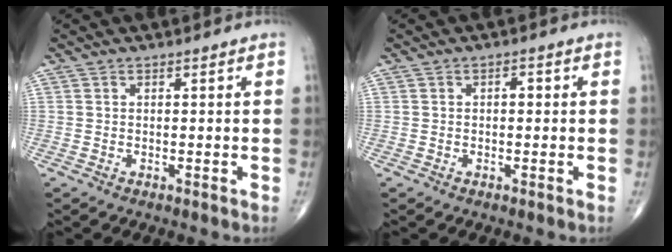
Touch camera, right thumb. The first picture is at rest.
{"total": 1.3, "force": [0.1, 0.8, 1.0], "torque": [-0.007, 0.005, -0.004]}